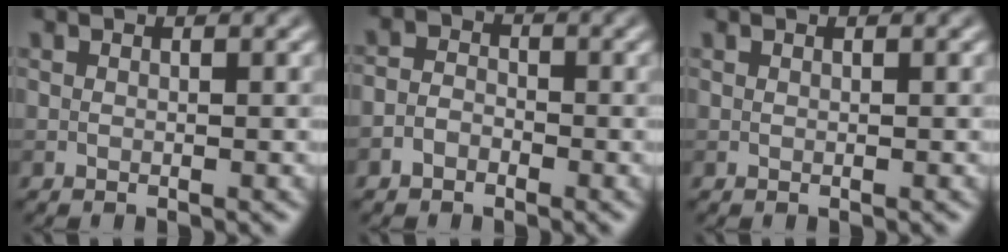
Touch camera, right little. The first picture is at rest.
{"total": 2.0, "force": [-1.1, 1.5, 0.8], "torque": [-0.007, 0.005, -0.031]}
{"total": 0.0}